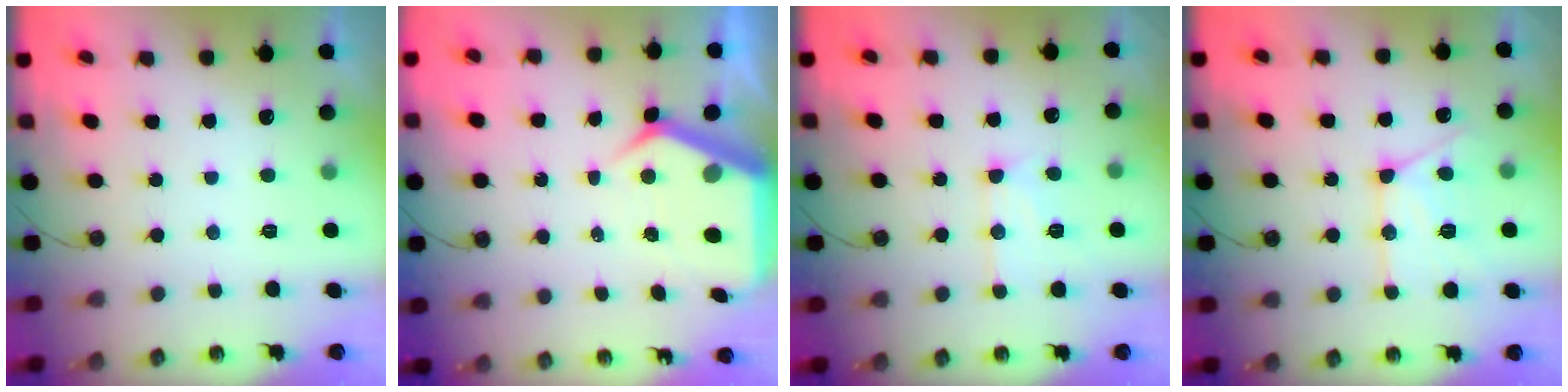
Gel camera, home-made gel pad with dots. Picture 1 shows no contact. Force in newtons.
{"total": 8.1, "press": 8.0, "slide": 0.9}
{"total": 11.1, "press": 11.1, "slide": 0.8}
{"total": 14.6, "press": 14.5, "slide": 1.4}